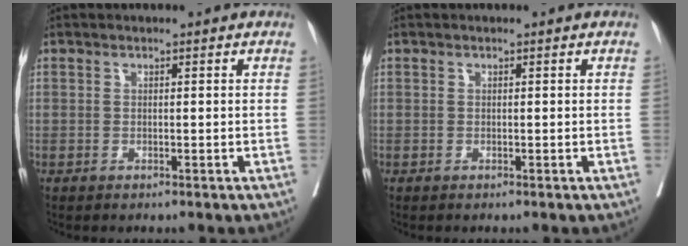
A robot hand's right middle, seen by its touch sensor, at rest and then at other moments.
{"total": 0.0}